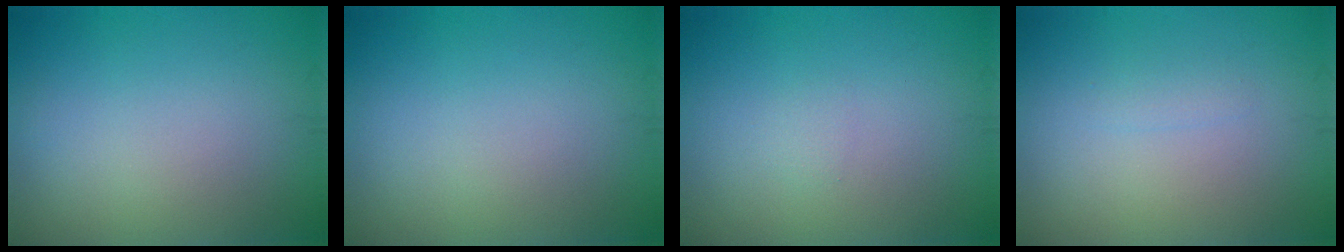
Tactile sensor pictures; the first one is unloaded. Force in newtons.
{"total": 0.0}
{"total": 0.5, "press": 0.5, "slide": 0.1}
{"total": 0.7, "press": 0.7, "slide": 0.1}